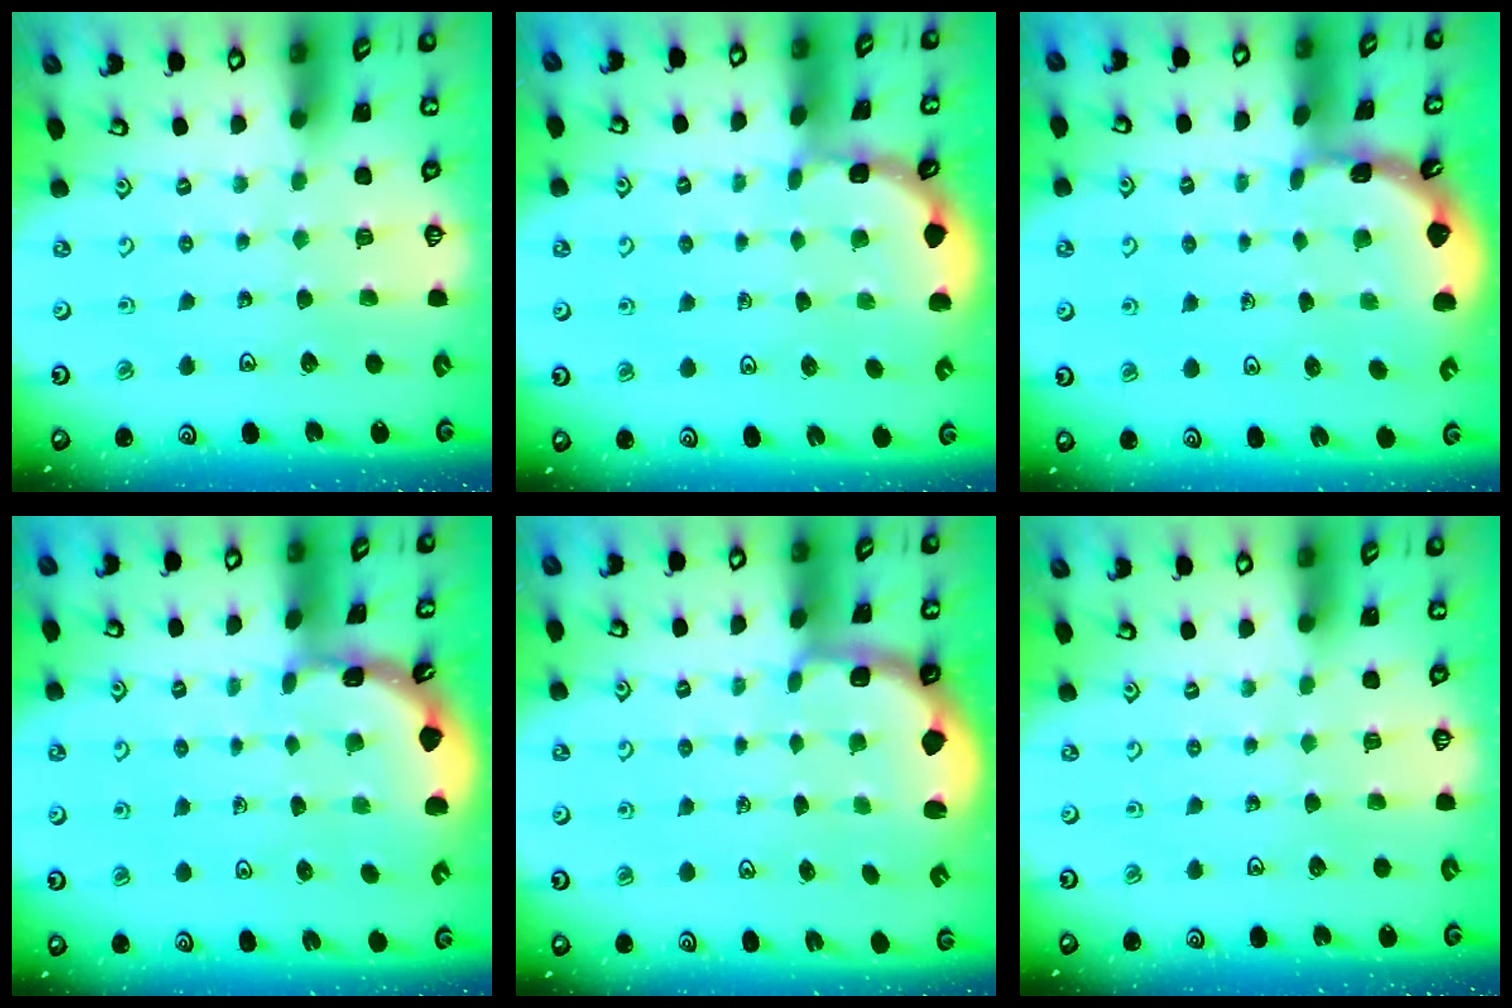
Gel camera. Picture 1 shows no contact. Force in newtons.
{"total": 1.7, "press": 1.7, "slide": 0.1}
{"total": 1.6, "press": 1.6, "slide": 0.1}
{"total": 1.8, "press": 1.8, "slide": 0.1}
{"total": 2.2, "press": 1.5, "slide": 1.6}
{"total": 0.0}